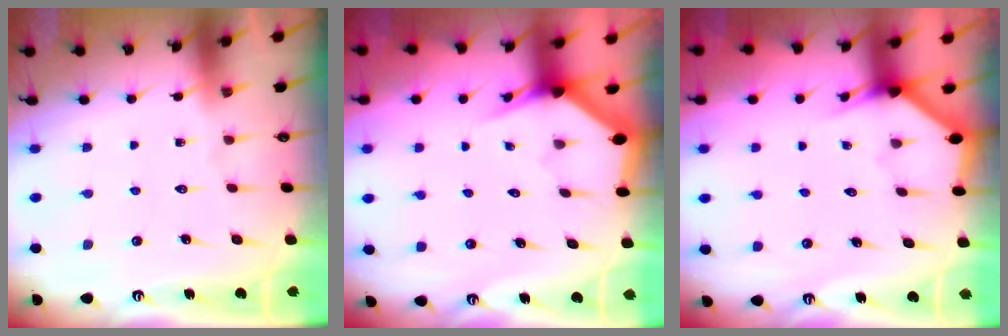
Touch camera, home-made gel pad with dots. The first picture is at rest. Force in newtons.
{"total": 3.0, "press": 3.0, "slide": 0.1}
{"total": 3.8, "press": 3.8, "slide": 0.2}